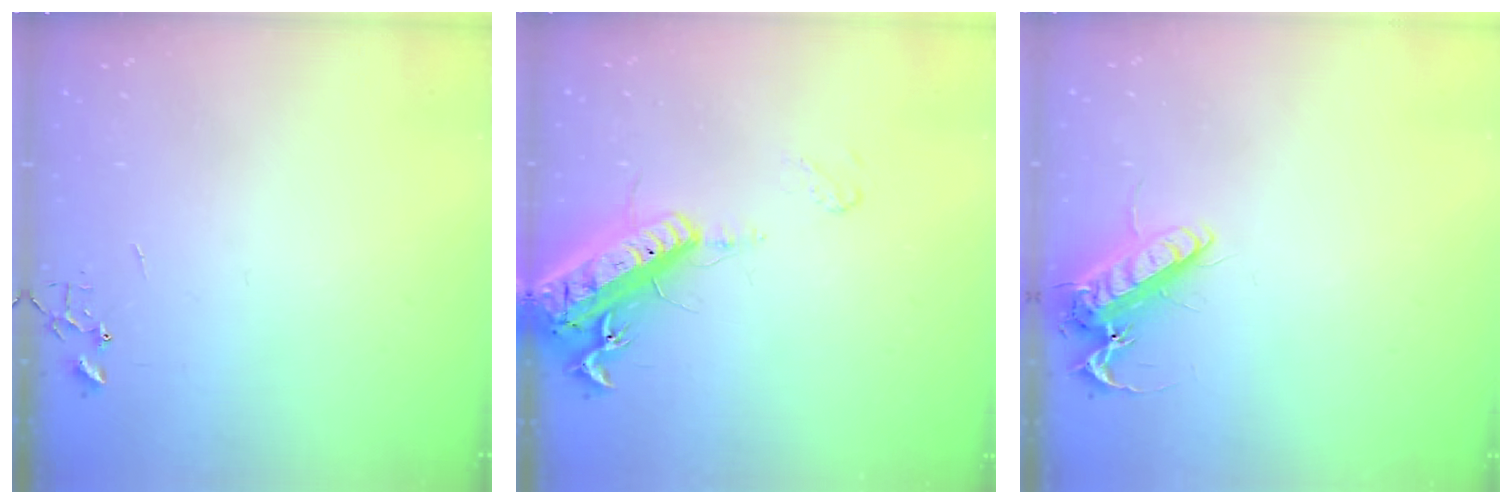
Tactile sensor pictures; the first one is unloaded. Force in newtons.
{"total": 18.9, "press": 18.5, "slide": 3.7}
{"total": 13.5, "press": 13.3, "slide": 2.1}